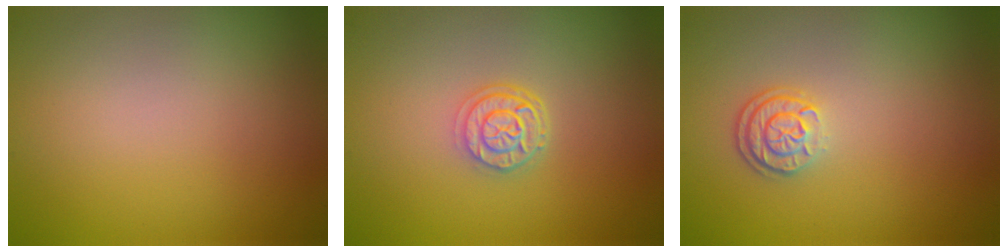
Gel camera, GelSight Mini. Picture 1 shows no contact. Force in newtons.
{"total": 2.7, "press": 2.2, "slide": 1.5}
{"total": 2.3, "press": 2.0, "slide": 1.3}